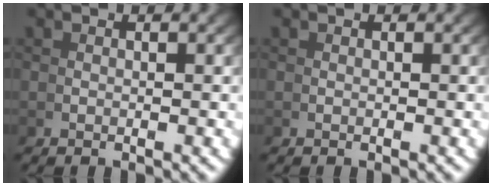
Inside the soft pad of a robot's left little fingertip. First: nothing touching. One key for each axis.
{"total": 0.0}